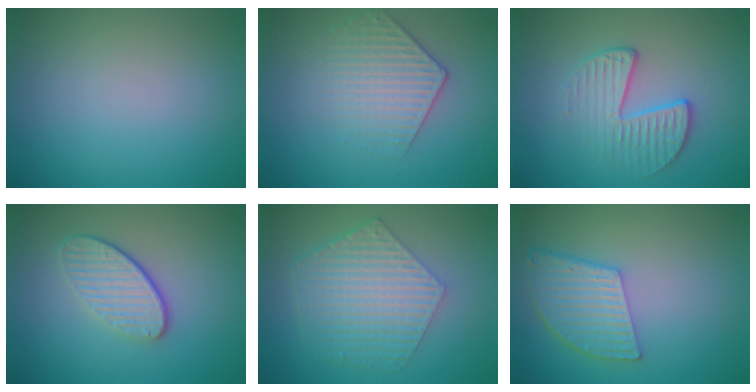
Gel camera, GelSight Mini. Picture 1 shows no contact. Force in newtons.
{"total": 3.2, "press": 3.0, "slide": 0.9}
{"total": 3.0, "press": 2.4, "slide": 1.8}
{"total": 3.7, "press": 2.9, "slide": 2.3}
{"total": 6.0, "press": 4.3, "slide": 4.2}
{"total": 5.2, "press": 4.1, "slide": 3.2}